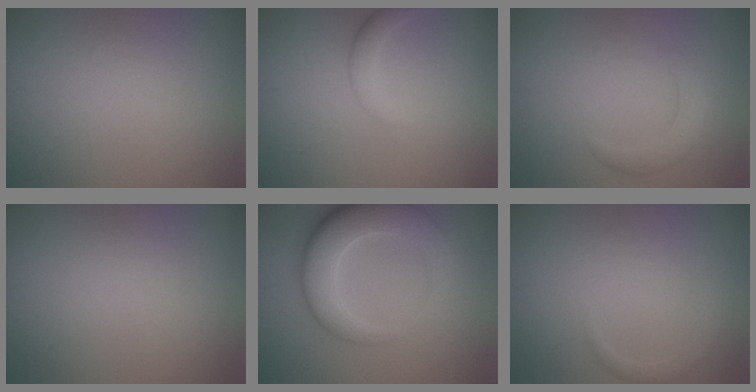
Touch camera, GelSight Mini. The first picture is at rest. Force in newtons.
{"total": 1.9, "press": 1.9, "slide": 0.0}
{"total": 2.5, "press": 2.5, "slide": 0.2}
{"total": 0.0}
{"total": 8.5, "press": 8.5, "slide": 0.6}
{"total": 1.2, "press": 1.2, "slide": 0.1}